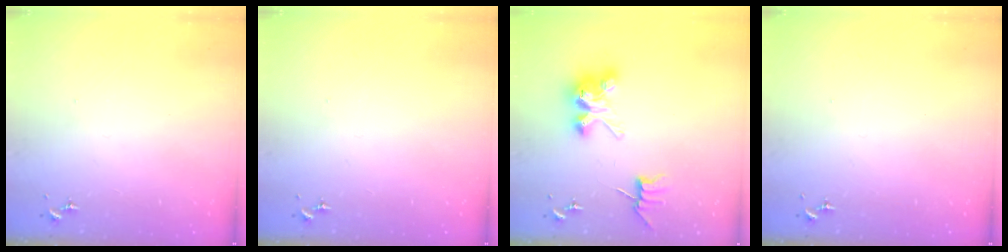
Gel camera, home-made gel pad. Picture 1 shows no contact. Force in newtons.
{"total": 0.0}
{"total": 9.9, "press": 9.8, "slide": 0.9}
{"total": 0.0}